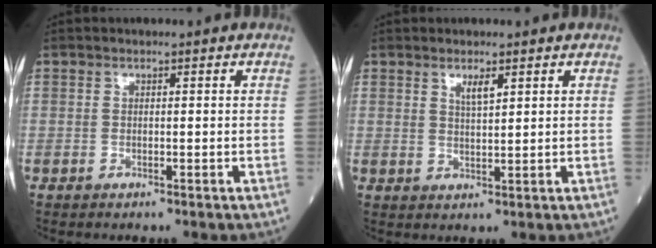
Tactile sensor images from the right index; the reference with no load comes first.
{"total": 2.5, "force": [1.5, 0.4, 1.9], "torque": [-0.039, -0.002, 0.028]}